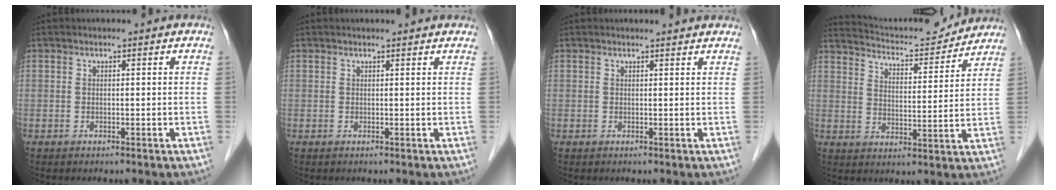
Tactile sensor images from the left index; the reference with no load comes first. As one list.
[{"total": 1.8, "force": [1.7, 0.0, 0.3], "torque": [-0.013, 0.006, 0.018]}, {"total": 2.7, "force": [2.7, 0.2, 0.4], "torque": [-0.012, 0.006, 0.025]}, {"total": 13.0, "force": [12.7, 1.2, 2.5], "torque": [-0.045, 0.005, 0.185]}]